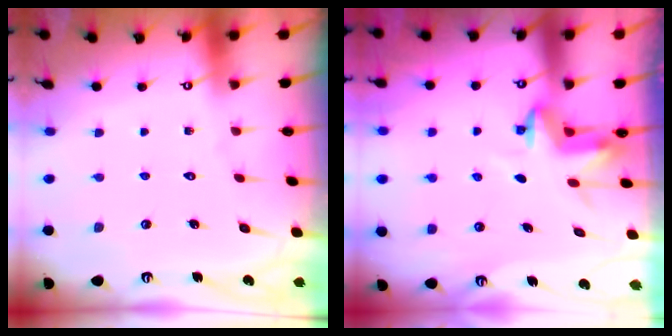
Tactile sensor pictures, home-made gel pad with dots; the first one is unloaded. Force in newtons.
{"total": 3.9, "press": 3.9, "slide": 0.3}